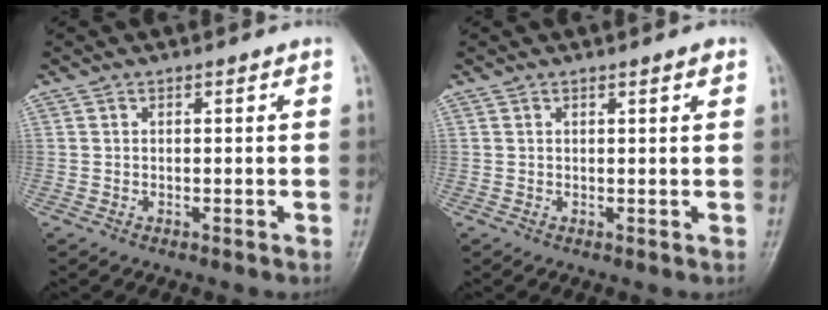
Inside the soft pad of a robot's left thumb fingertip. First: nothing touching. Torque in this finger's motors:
{"motor_torque": [-0.12, 0.01, 0.06, 0.09, 0.01]}